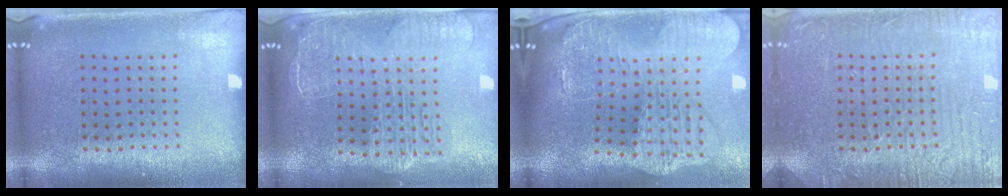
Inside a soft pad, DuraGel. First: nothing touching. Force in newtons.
{"total": 2.5, "press": 2.2, "slide": 1.2}
{"total": 4.4, "press": 3.3, "slide": 2.9}
{"total": 5.8, "press": 5.7, "slide": 0.8}